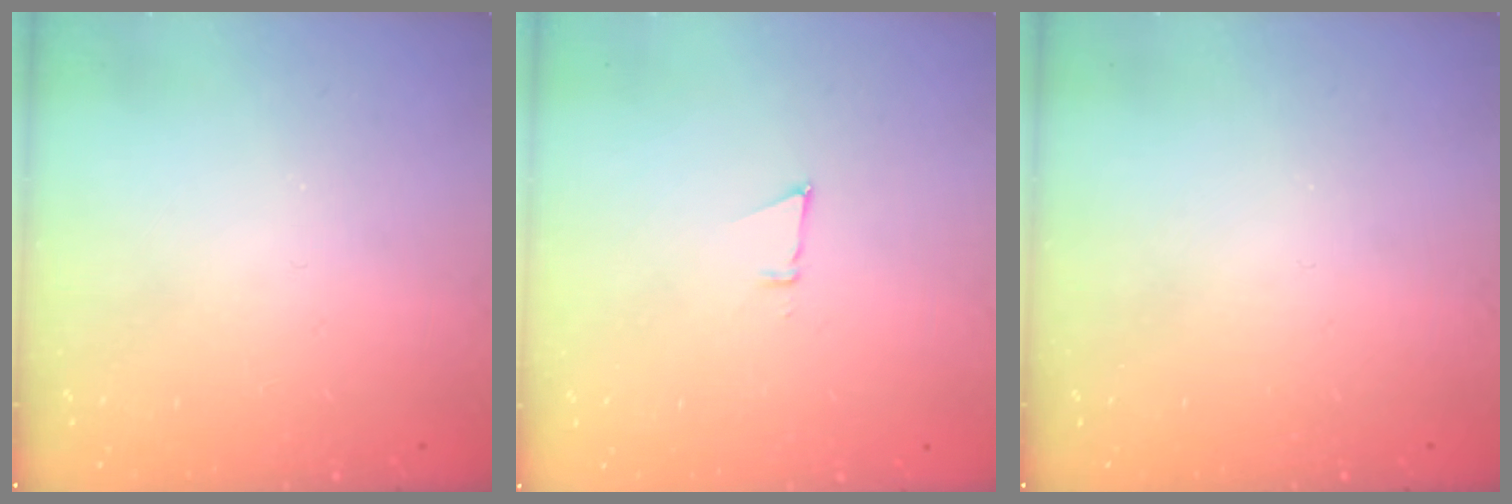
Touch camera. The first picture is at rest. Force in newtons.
{"total": 3.8, "press": 3.7, "slide": 0.6}
{"total": 0.0}